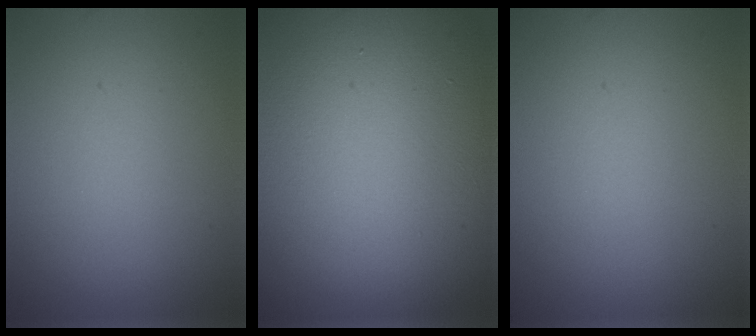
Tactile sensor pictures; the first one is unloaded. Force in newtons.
{"total": 21.7, "press": 21.7, "slide": 0.8}
{"total": 0.0}